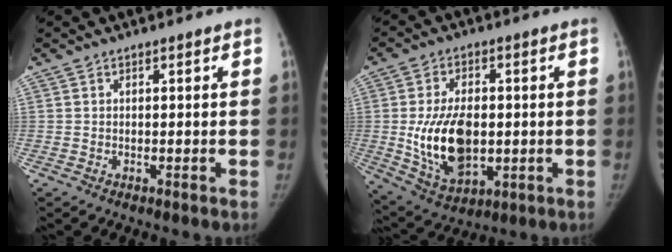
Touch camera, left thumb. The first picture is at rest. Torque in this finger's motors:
{"motor_torque": [0.89, 3.00, 0.85, -0.77, 0.15]}